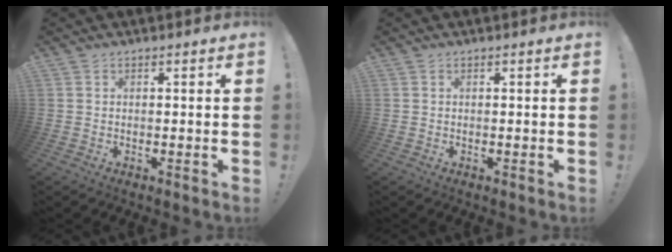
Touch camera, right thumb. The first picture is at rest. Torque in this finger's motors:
{"motor_torque": [0.00, 0.00, 0.00, 0.00, 0.00]}